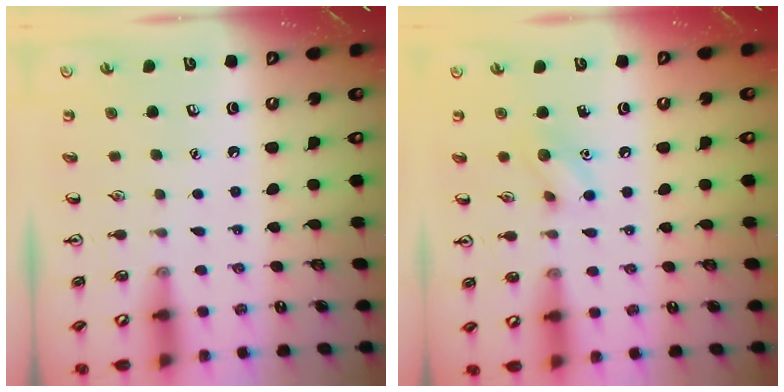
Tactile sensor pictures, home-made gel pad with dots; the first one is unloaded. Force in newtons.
{"total": 7.2, "press": 7.2, "slide": 0.6}